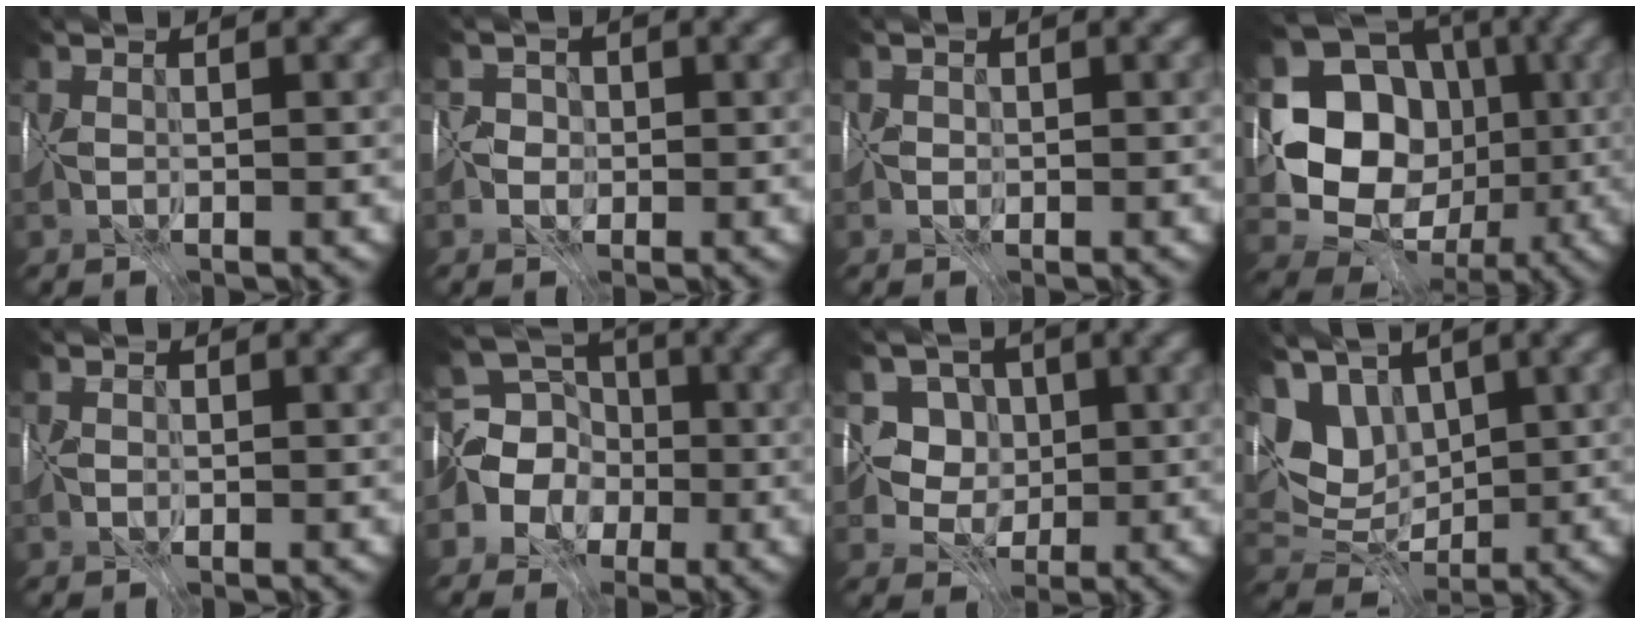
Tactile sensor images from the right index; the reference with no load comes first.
{"total": 1.5, "force": [-0.5, 1.4, -0.4], "torque": [0.032, 0.022, -0.032]}
{"total": 0.6, "force": [-0.1, 0.5, -0.4], "torque": [0.019, 0.010, -0.009]}
{"total": 9.4, "force": [-0.2, 7.8, 5.2], "torque": [-0.075, -0.009, -0.021]}
{"total": 0.7, "force": [-0.3, 0.6, 0.2], "torque": [-0.003, 0.002, -0.007]}
{"total": 6.4, "force": [-1.7, 6.0, 1.7], "torque": [-0.018, 0.010, -0.066]}
{"total": 4.7, "force": [2.0, 3.9, 1.7], "torque": [0.001, 0.014, 0.007]}
{"total": 4.5, "force": [2.5, 3.3, 1.9], "torque": [-0.038, 0.004, 0.040]}